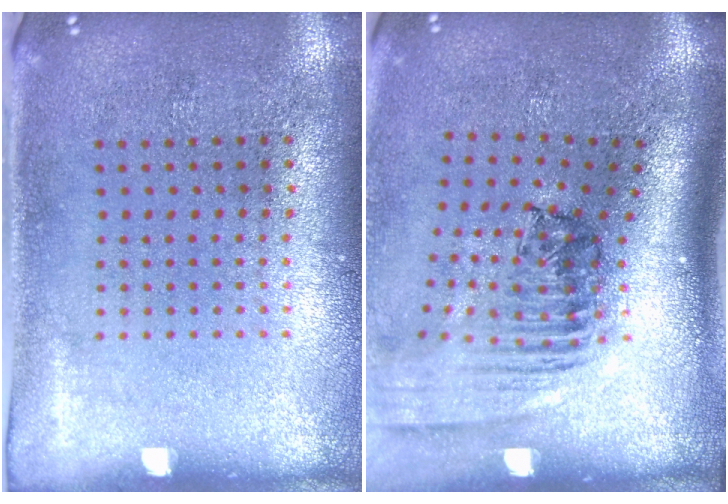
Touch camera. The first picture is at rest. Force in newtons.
{"total": 2.6, "press": 1.7, "slide": 1.9}